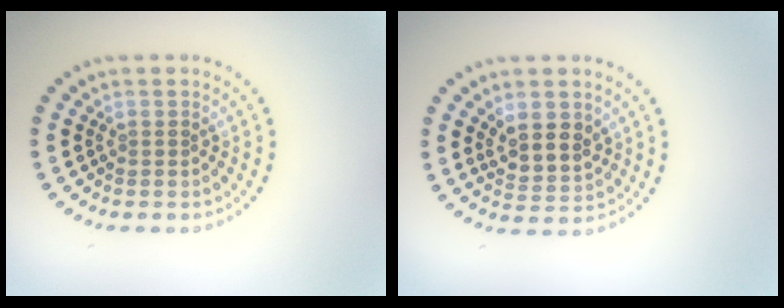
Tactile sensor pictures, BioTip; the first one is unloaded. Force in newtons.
{"total": 3.3, "press": 3.0, "slide": 1.4}